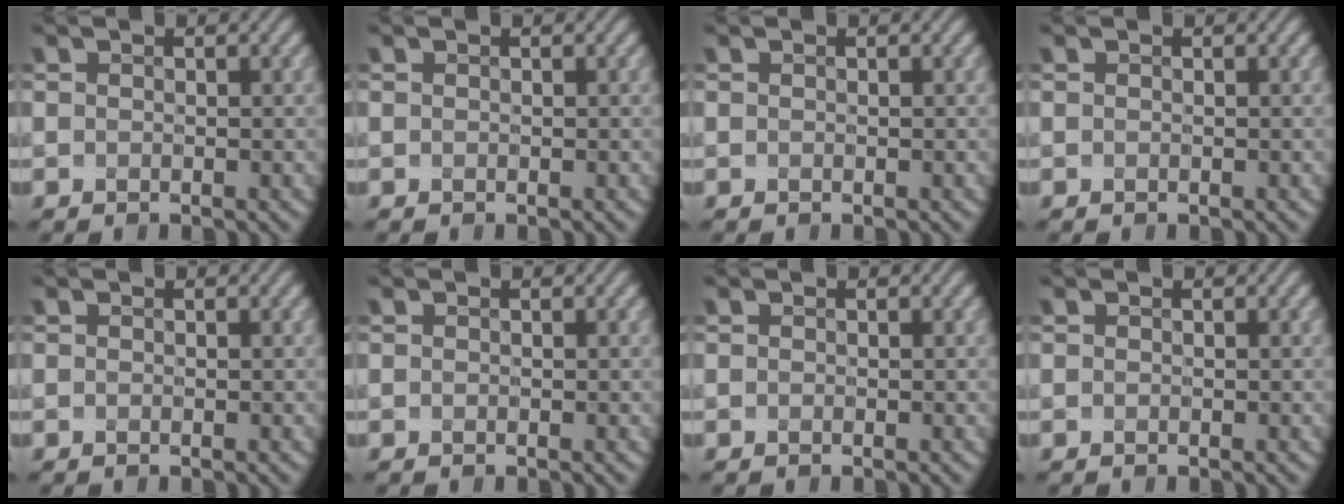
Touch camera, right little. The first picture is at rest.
{"total": 0.0}
{"total": 0.0}
{"total": 0.0}
{"total": 0.0}
{"total": 0.0}
{"total": 0.0}
{"total": 0.0}